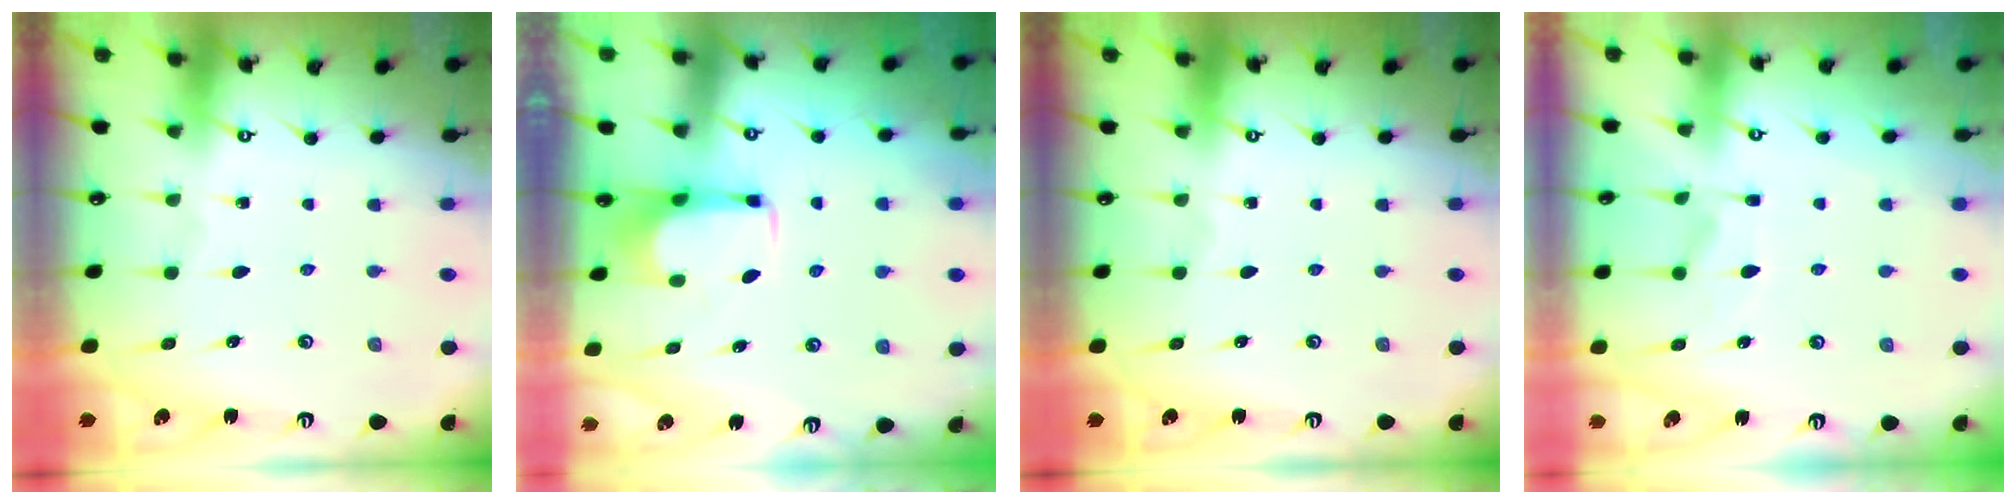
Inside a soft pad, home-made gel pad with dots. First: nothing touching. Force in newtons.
{"total": 1.6, "press": 1.5, "slide": 0.4}
{"total": 0.0}
{"total": 6.2, "press": 6.1, "slide": 1.4}